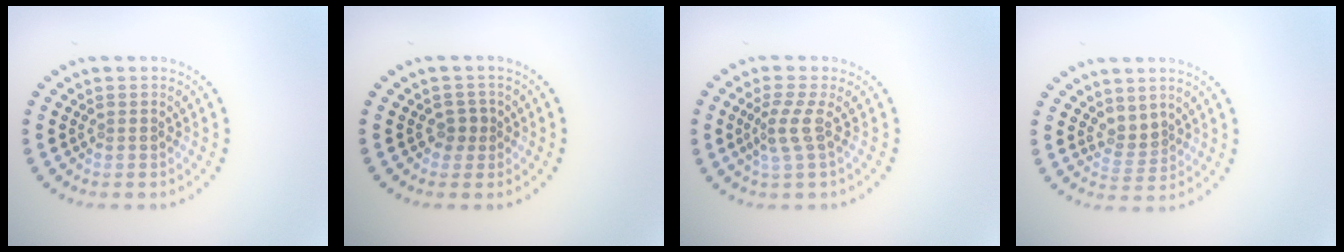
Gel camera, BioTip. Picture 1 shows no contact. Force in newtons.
{"total": 1.3, "press": 1.1, "slide": 0.7}
{"total": 2.1, "press": 1.4, "slide": 1.5}
{"total": 1.8, "press": 1.2, "slide": 1.3}